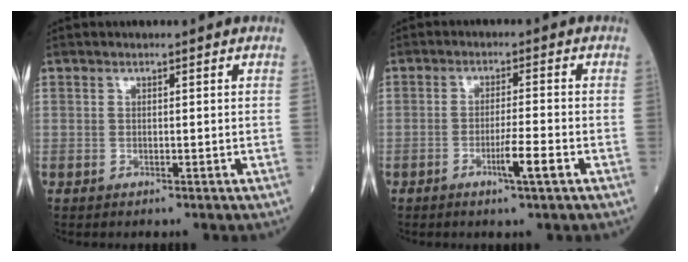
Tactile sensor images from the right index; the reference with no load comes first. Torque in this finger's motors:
{"motor_torque": [0.83, -0.43, 0.43, 0.11]}